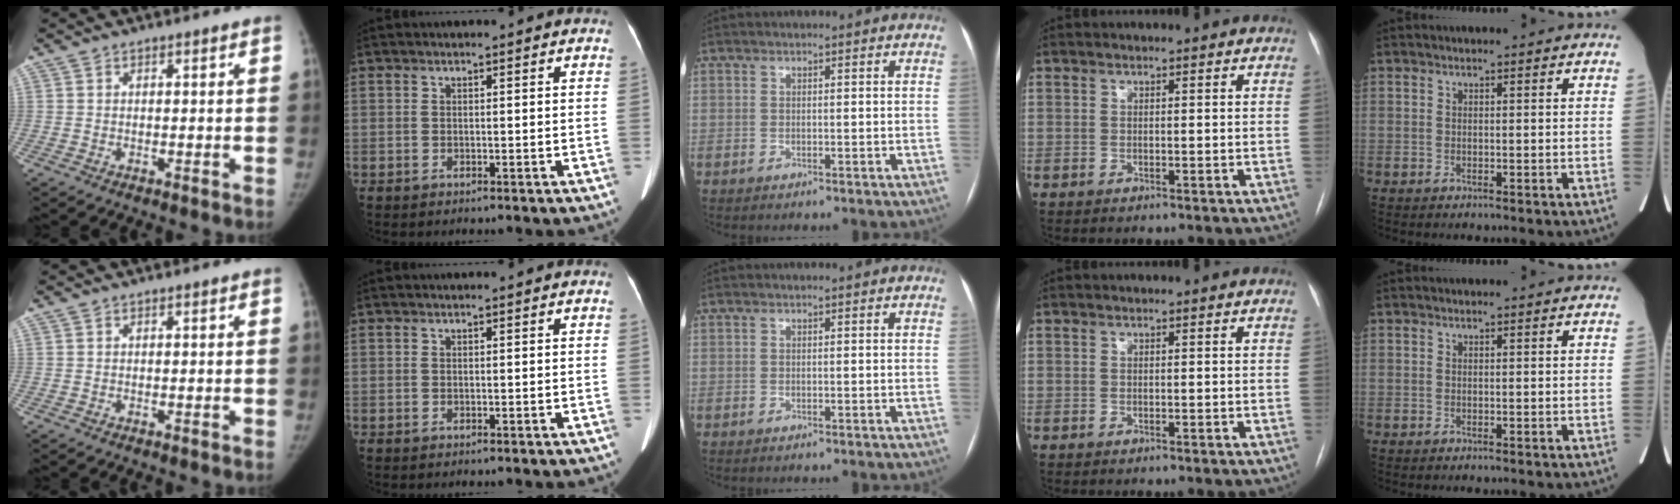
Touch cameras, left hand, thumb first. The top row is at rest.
{}